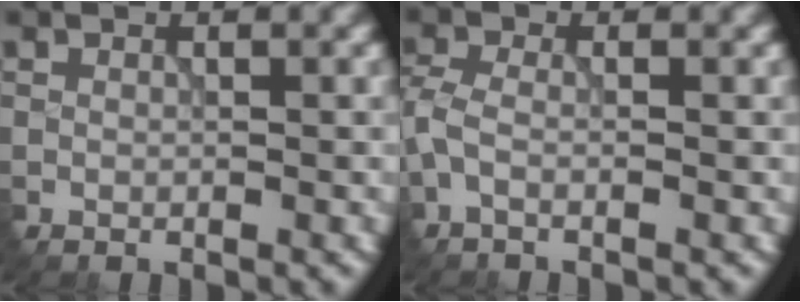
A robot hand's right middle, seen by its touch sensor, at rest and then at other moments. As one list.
[{"total": 2.5, "force": [-0.9, 1.1, 2.1], "torque": [-0.059, -0.001, -0.029]}]